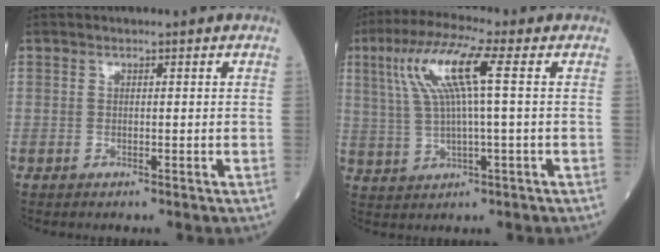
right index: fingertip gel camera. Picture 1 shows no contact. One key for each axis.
{"total": 10.0, "fx": 2.8, "fy": 0.4, "fz": 9.6, "tx": -0.200, "ty": 0.021, "tz": 0.054}